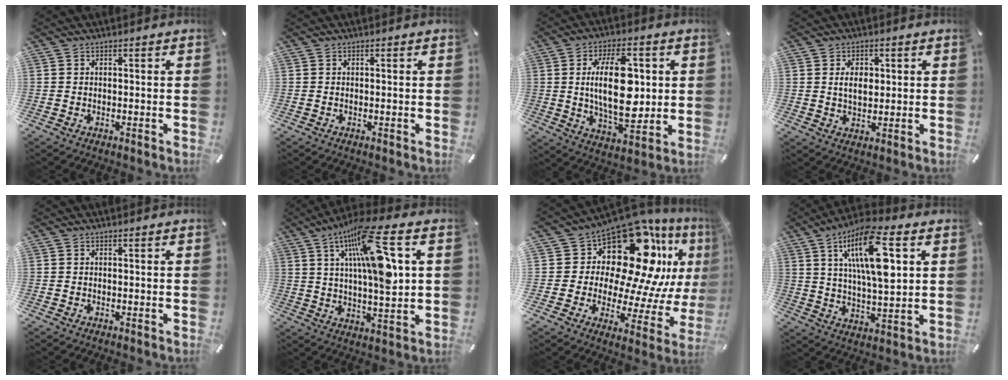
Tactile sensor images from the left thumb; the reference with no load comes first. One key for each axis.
{"total": 0.0}
{"total": 17.7, "fx": 2.0, "fy": 9.2, "fz": 15.0, "tx": -0.277, "ty": -0.012, "tz": 0.025}
{"total": 4.8, "fx": 0.8, "fy": 3.2, "fz": 3.5, "tx": -0.057, "ty": 0.002, "tz": 0.009}
{"total": 0.0}
{"total": 19.6, "fx": 7.4, "fy": 5.5, "fz": 17.3, "tx": -0.301, "ty": -0.030, "tz": 0.106}
{"total": 21.9, "fx": 11.1, "fy": 13.3, "fz": 13.4, "tx": -0.205, "ty": -0.105, "tz": 0.197}
{"total": 17.6, "fx": 7.0, "fy": 5.7, "fz": 15.0, "tx": -0.267, "ty": -0.012, "tz": 0.106}